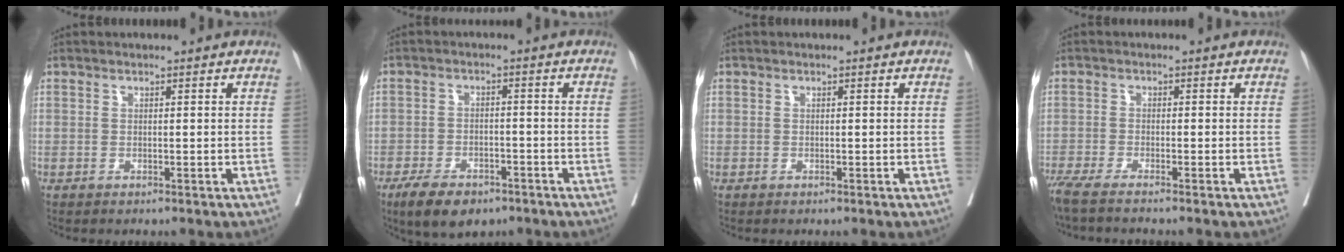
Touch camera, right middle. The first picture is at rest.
{"total": 7.8, "force": [-5.5, 3.4, 4.3], "torque": [-0.073, -0.004, -0.089]}
{"total": 0.0}
{"total": 5.7, "force": [-4.8, -0.3, 3.0], "torque": [-0.043, -0.013, -0.085]}